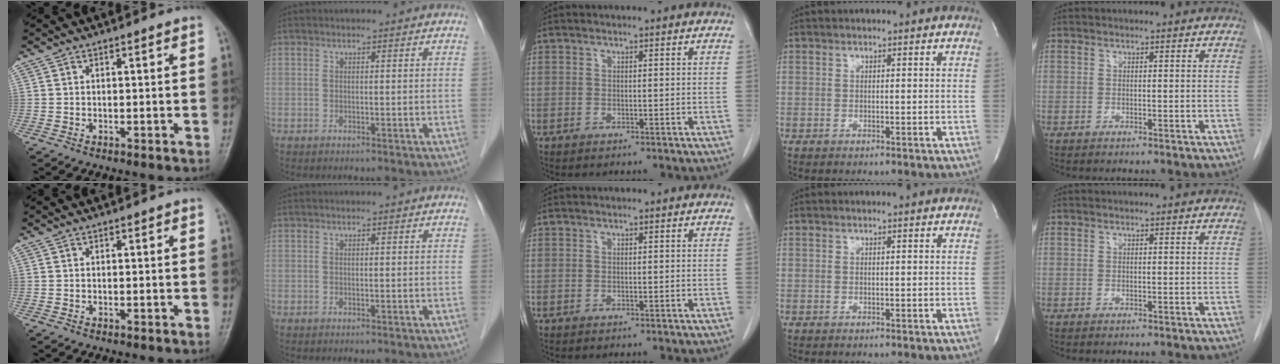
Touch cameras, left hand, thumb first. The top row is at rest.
{}